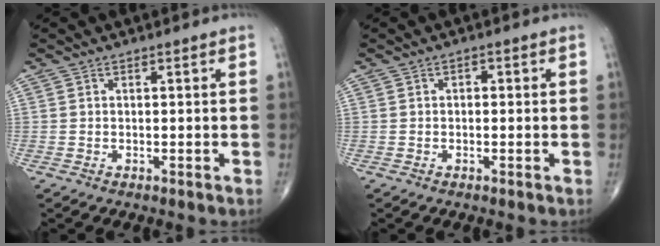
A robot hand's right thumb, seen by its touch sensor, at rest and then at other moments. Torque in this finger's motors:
{"motor_torque": [-0.40, 0.06, -0.26, -0.26, 0.05]}